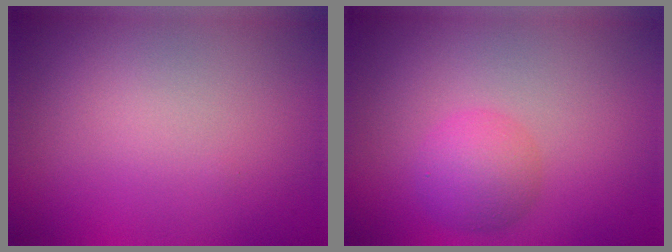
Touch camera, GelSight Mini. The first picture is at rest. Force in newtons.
{"total": 3.0, "press": 2.9, "slide": 0.2}